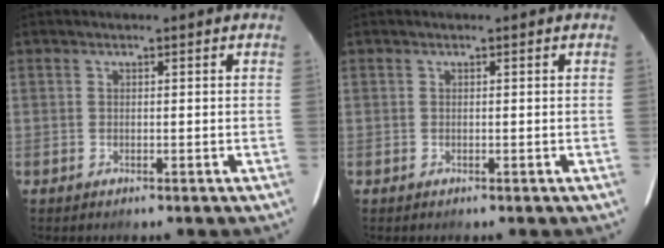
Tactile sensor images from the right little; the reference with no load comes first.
{"total": 0.0}